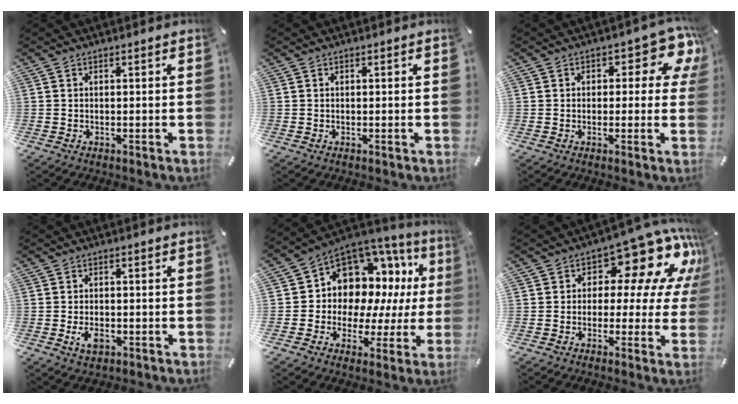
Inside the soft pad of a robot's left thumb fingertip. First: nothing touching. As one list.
[{"total": 0.0}, {"total": 8.7, "force": [3.9, 4.7, 6.3], "torque": [-0.070, -0.016, 0.061]}, {"total": 3.6, "force": [-1.1, 2.1, 2.7], "torque": [-0.060, 0.001, -0.022]}, {"total": 10.9, "force": [4.5, 9.0, 4.1], "torque": [-0.067, -0.061, 0.090]}, {"total": 14.1, "force": [7.7, 7.6, 9.0], "torque": [-0.123, -0.059, 0.130]}]